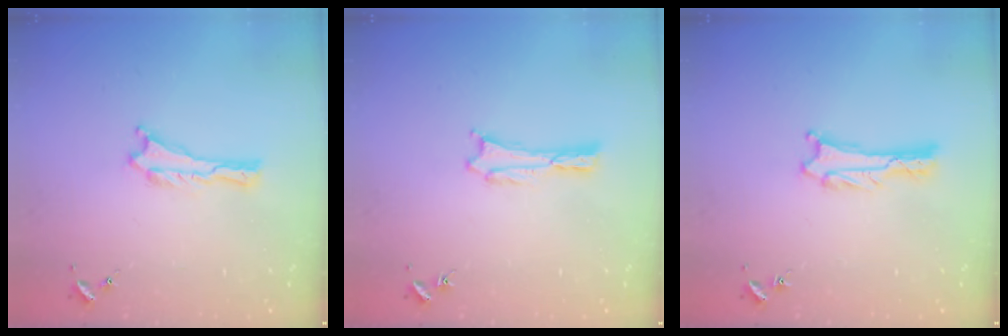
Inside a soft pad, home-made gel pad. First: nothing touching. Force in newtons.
{"total": 0.7, "press": 0.7, "slide": 0.1}
{"total": 1.3, "press": 1.3, "slide": 0.0}